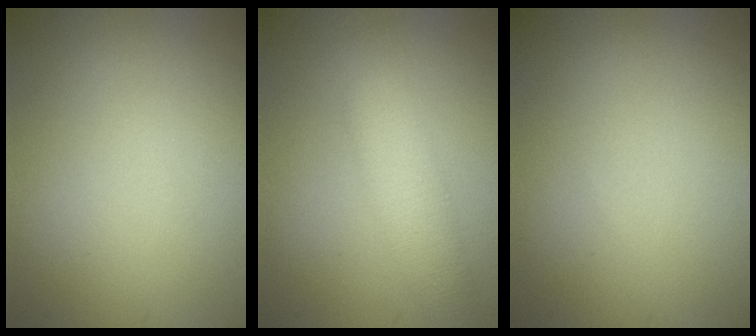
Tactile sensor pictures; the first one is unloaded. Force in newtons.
{"total": 3.9, "press": 3.9, "slide": 0.2}
{"total": 0.0}